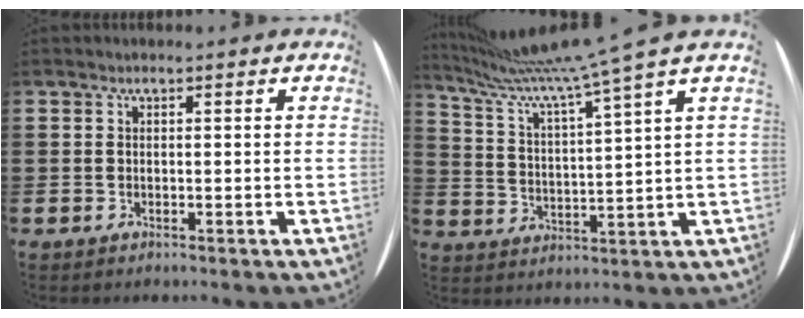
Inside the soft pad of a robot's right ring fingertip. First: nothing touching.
{"total": 8.1, "force": [6.9, -1.5, 4.0], "torque": [-0.103, -0.033, 0.117]}